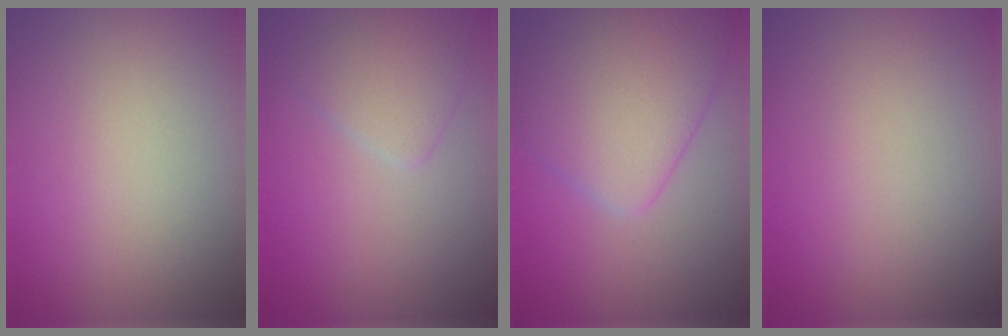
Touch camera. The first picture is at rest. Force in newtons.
{"total": 2.6, "press": 2.6, "slide": 0.1}
{"total": 6.5, "press": 6.5, "slide": 0.2}
{"total": 0.0}